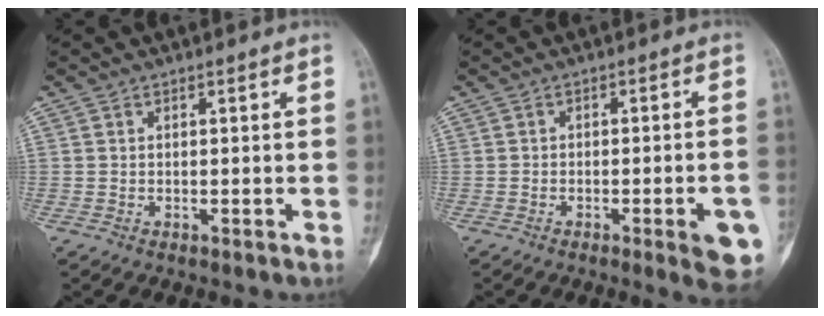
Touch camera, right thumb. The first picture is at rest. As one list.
[{"total": 8.2, "force": [-3.3, 1.8, 7.3], "torque": [-0.073, 0.010, -0.038]}]